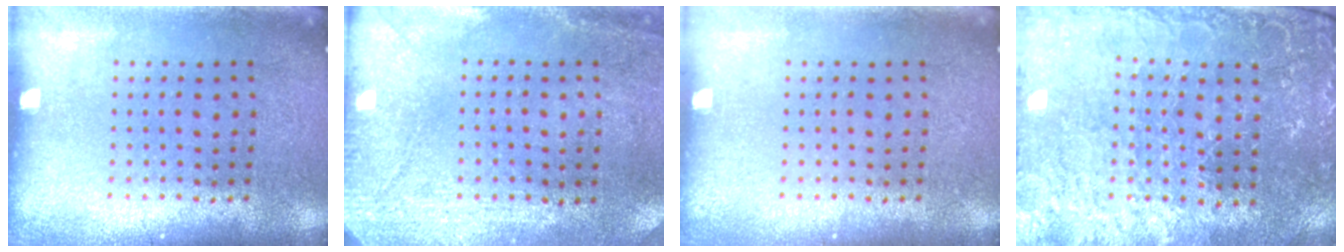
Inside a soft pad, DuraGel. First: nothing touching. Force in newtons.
{"total": 2.9, "press": 2.3, "slide": 1.8}
{"total": 0.0}
{"total": 1.5, "press": 1.4, "slide": 0.5}